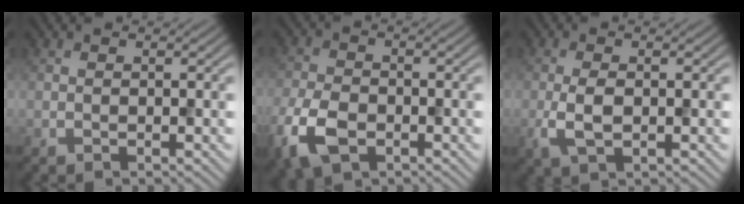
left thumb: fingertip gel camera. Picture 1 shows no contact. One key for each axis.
{"total": 7.4, "fx": -3.5, "fy": 4.3, "fz": 4.8, "tx": -0.126, "ty": -0.014, "tz": -0.075}
{"total": 3.5, "fx": -0.6, "fy": 1.7, "fz": 3.1, "tx": -0.077, "ty": -0.006, "tz": -0.012}